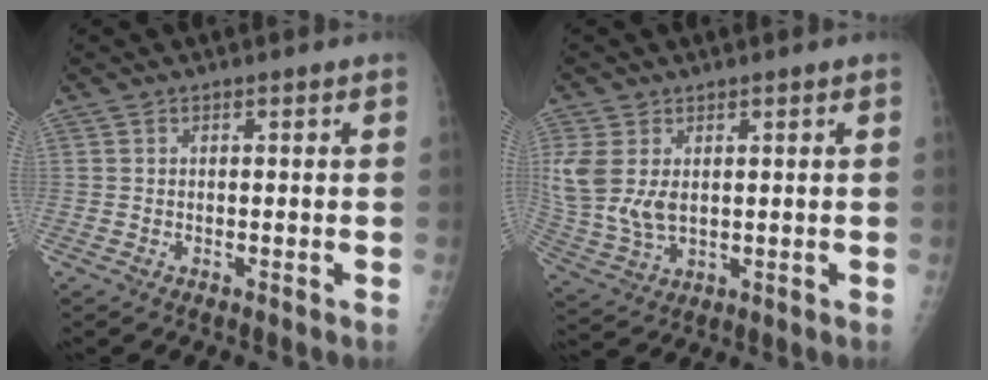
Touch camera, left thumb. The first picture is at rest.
{"total": 10.1, "force": [2.0, 6.7, 7.3], "torque": [-0.170, -0.009, 0.052]}